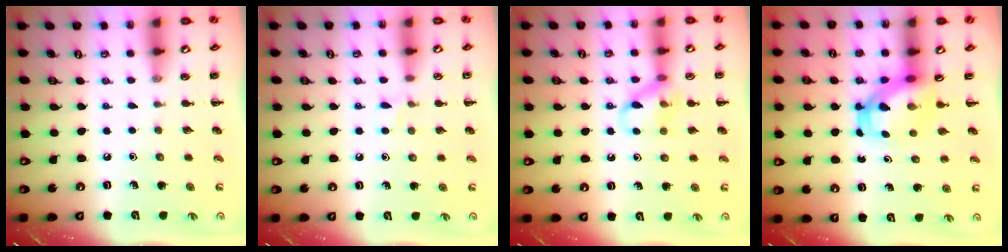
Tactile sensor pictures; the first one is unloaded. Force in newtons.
{"total": 5.2, "press": 4.8, "slide": 1.9}
{"total": 9.8, "press": 9.8, "slide": 0.7}
{"total": 5.6, "press": 5.5, "slide": 1.1}